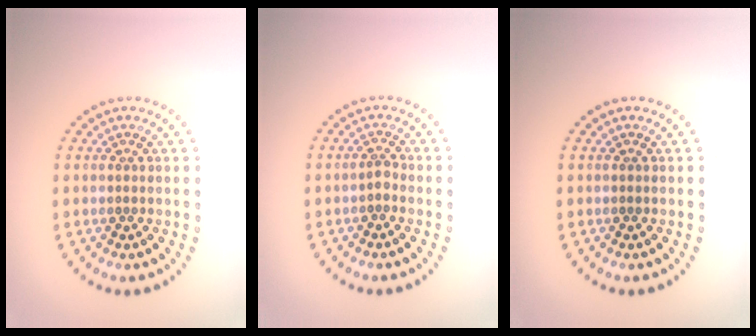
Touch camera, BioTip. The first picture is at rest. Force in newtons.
{"total": 1.1, "press": 0.8, "slide": 0.7}
{"total": 0.0}